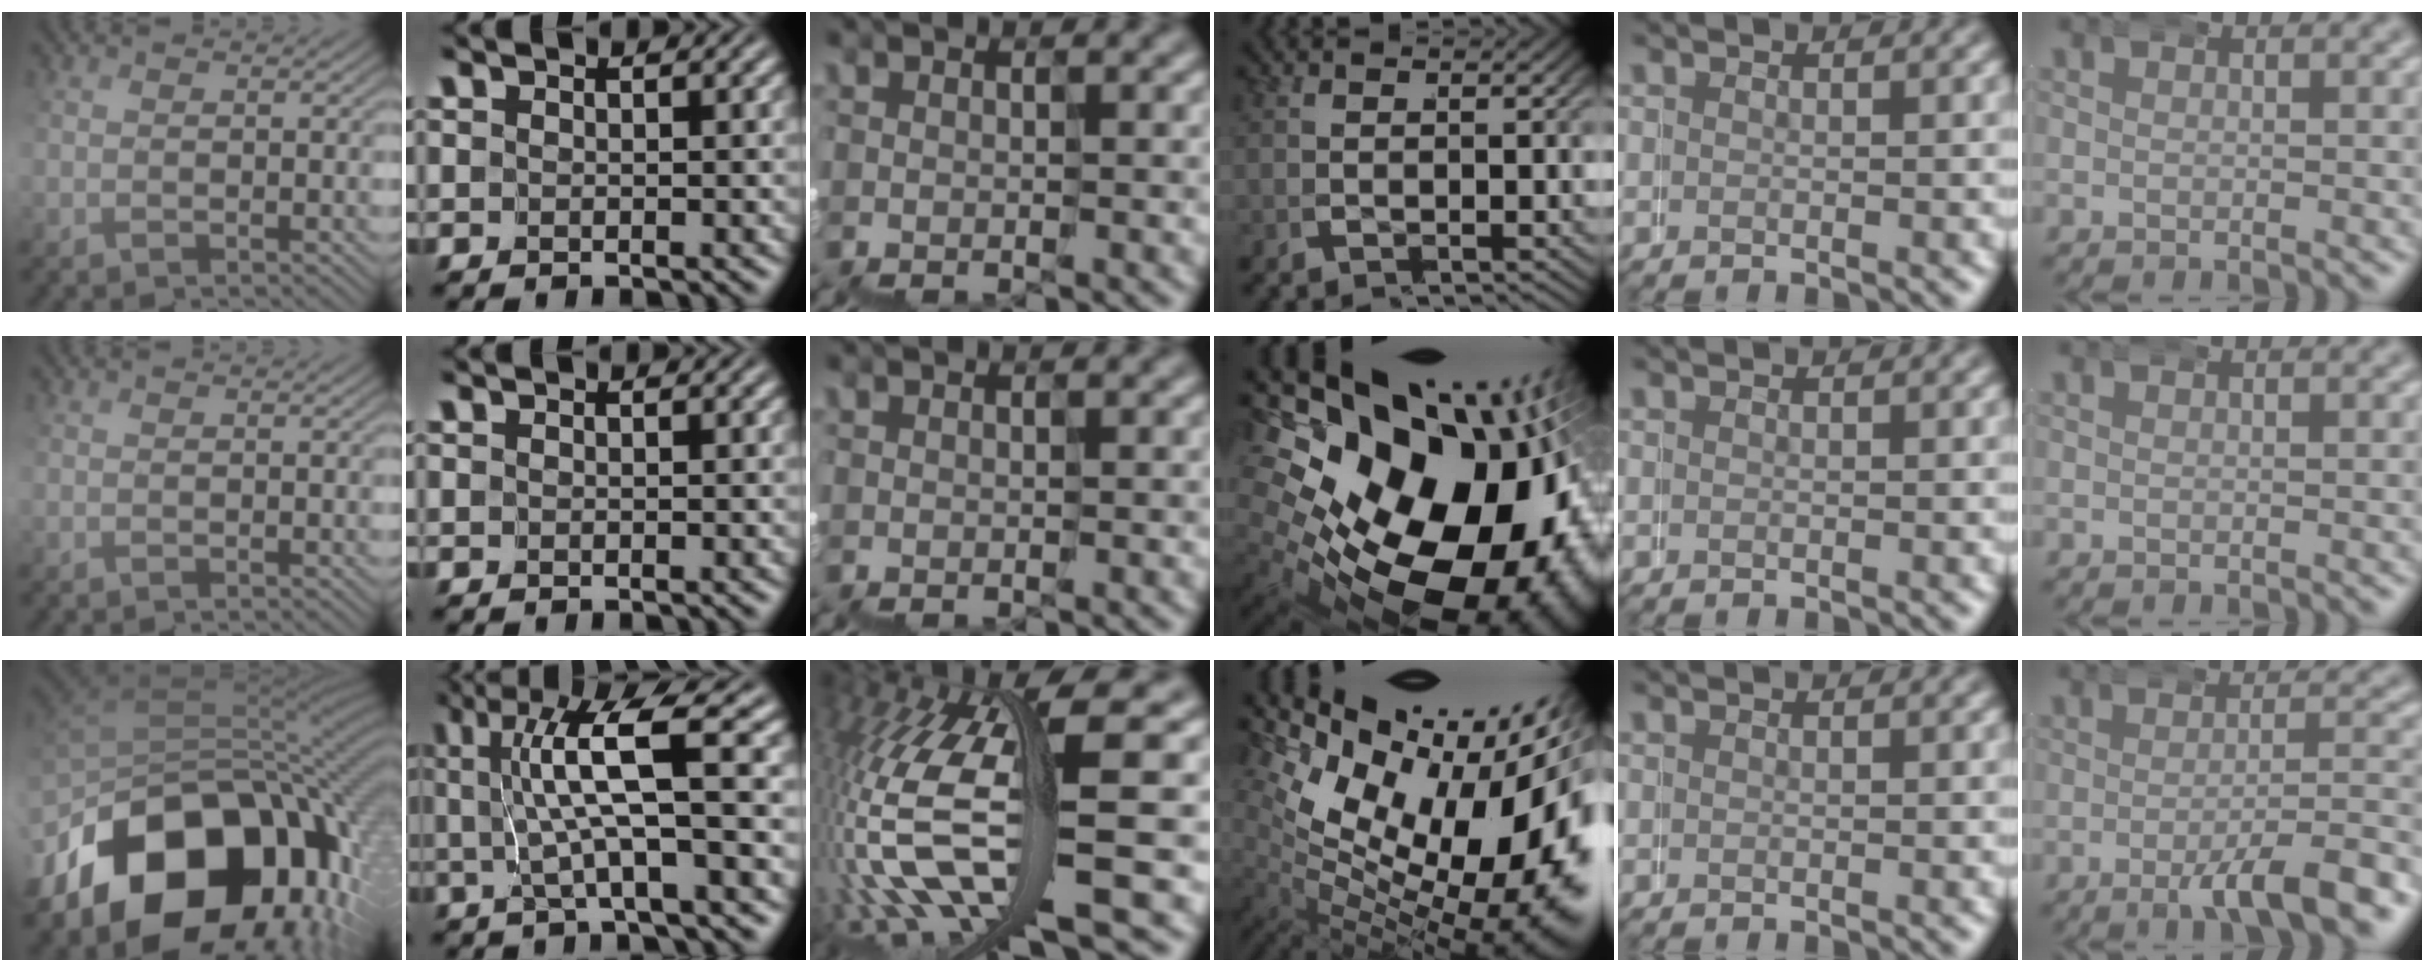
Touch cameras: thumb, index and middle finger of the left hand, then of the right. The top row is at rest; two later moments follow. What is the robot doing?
{"motion": "wrap", "object": "duck tape"}